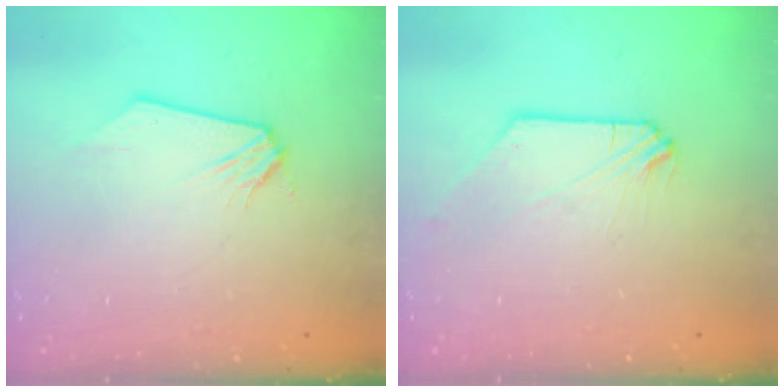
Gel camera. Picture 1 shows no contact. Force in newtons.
{"total": 0.7, "press": 0.6, "slide": 0.3}